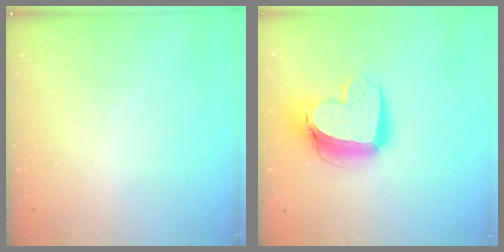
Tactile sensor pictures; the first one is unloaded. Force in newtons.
{"total": 13.6, "press": 13.5, "slide": 1.4}